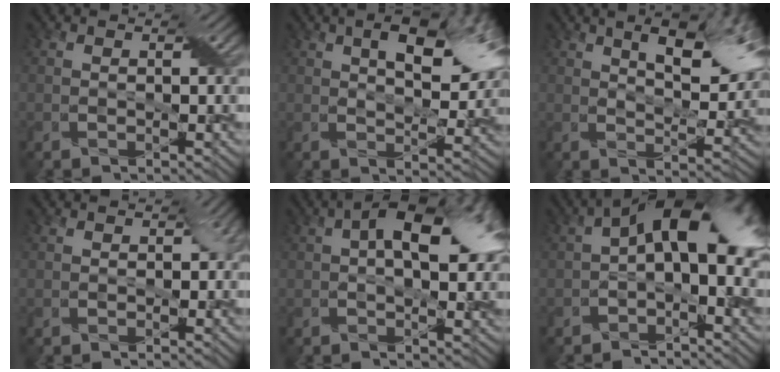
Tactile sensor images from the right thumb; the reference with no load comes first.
{"total": 10.3, "force": [4.4, 4.1, 8.4], "torque": [-0.128, 0.009, 0.062]}
{"total": 10.8, "force": [5.3, 3.6, 8.7], "torque": [-0.137, 0.011, 0.076]}
{"total": 1.6, "force": [-0.2, 1.2, 1.0], "torque": [-0.009, -0.007, -0.003]}
{"total": 10.4, "force": [2.3, 5.3, 8.6], "torque": [-0.115, 0.019, 0.024]}
{"total": 10.5, "force": [0.6, 5.4, 9.0], "torque": [-0.139, 0.016, -0.003]}